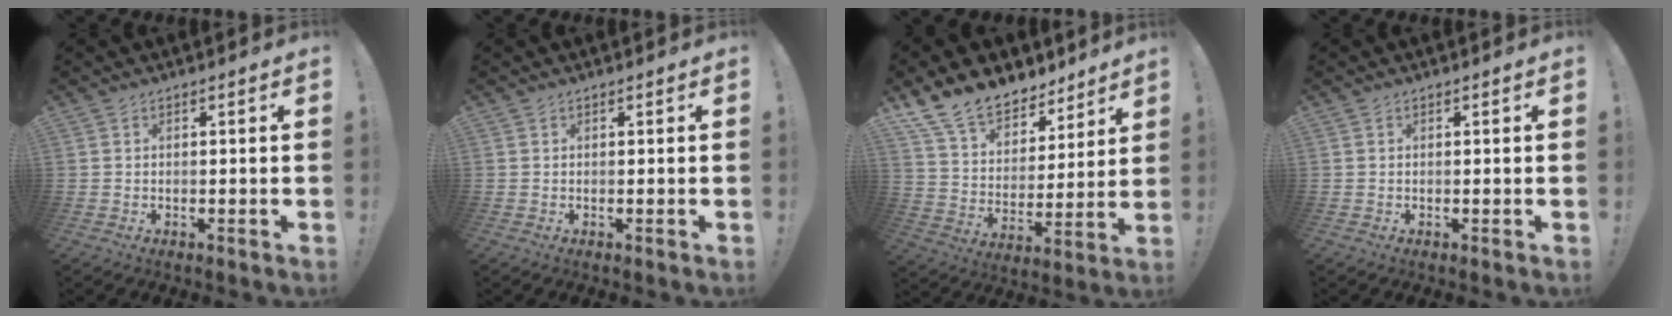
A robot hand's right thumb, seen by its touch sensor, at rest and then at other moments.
{"total": 0.0}
{"total": 14.7, "force": [11.6, 7.9, 4.5], "torque": [-0.093, -0.082, 0.220]}
{"total": 0.0}